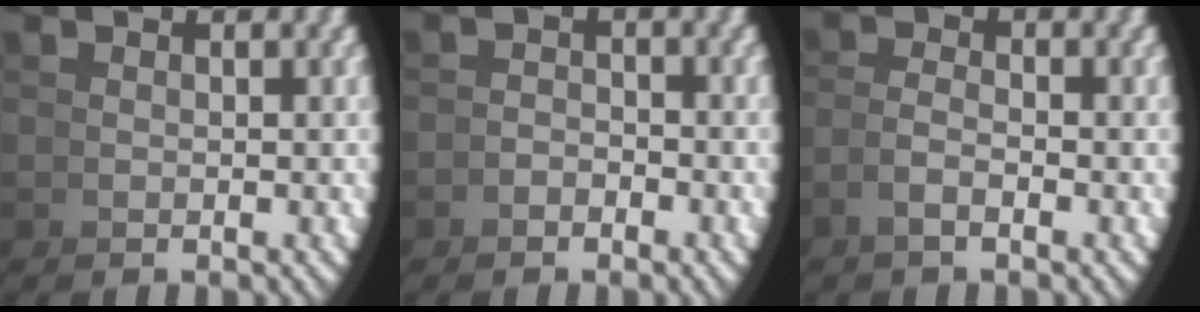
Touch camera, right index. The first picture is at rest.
{"total": 1.6, "force": [-1.3, -0.8, -0.5], "torque": [0.024, 0.002, -0.029]}
{"total": 1.3, "force": [-0.8, -0.5, 0.9], "torque": [-0.015, -0.001, -0.015]}